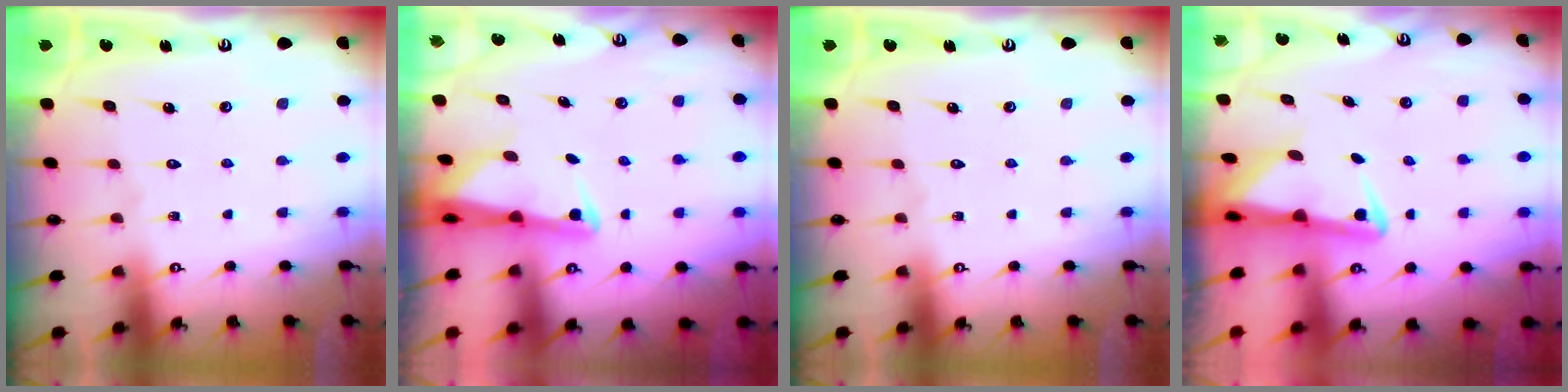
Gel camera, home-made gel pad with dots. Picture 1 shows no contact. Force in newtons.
{"total": 2.6, "press": 2.6, "slide": 0.5}
{"total": 0.0}
{"total": 3.9, "press": 3.8, "slide": 0.7}